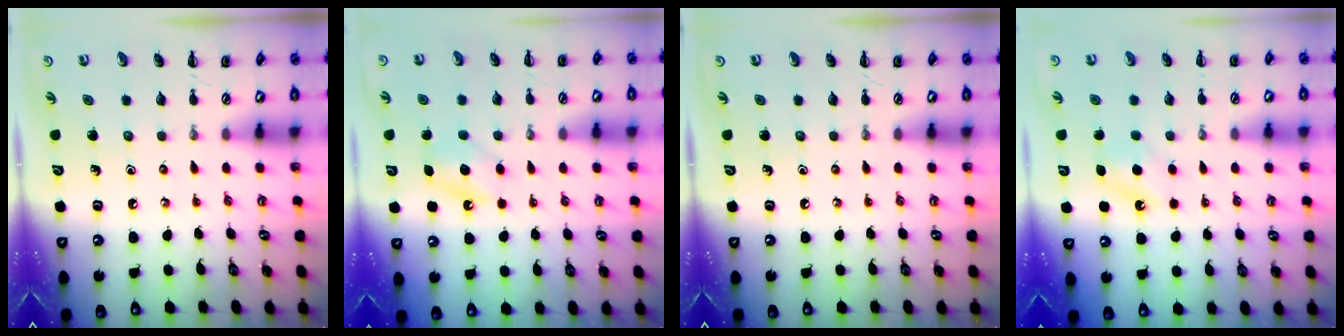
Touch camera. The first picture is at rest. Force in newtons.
{"total": 6.0, "press": 5.8, "slide": 1.5}
{"total": 0.0}
{"total": 6.2, "press": 6.0, "slide": 1.4}